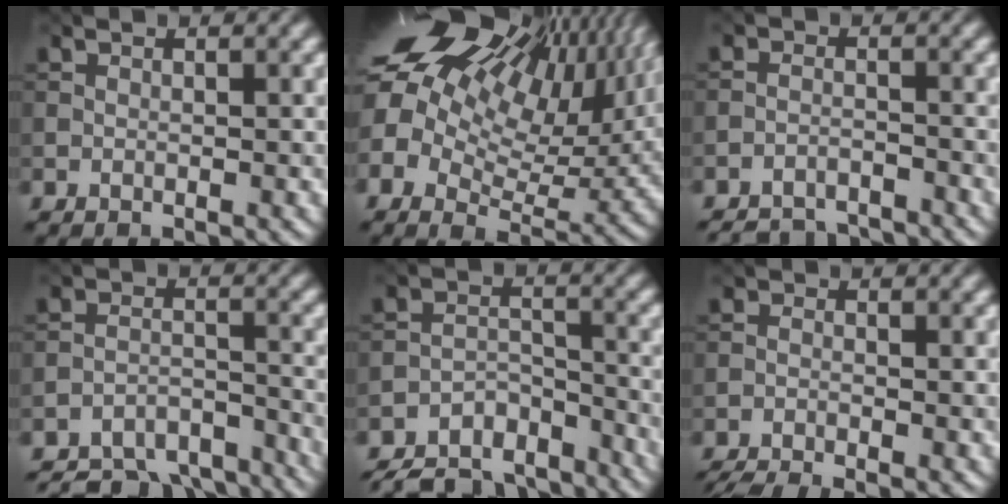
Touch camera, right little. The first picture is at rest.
{"total": 19.8, "force": [8.5, 12.0, 13.3], "torque": [-0.266, 0.037, 0.152]}
{"total": 6.1, "force": [-5.9, 1.5, 0.8], "torque": [-0.006, -0.004, -0.094]}
{"total": 10.3, "force": [-9.6, 3.1, 2.3], "torque": [-0.032, -0.013, -0.136]}
{"total": 9.3, "force": [-8.3, 3.3, 2.5], "torque": [-0.037, -0.007, -0.126]}
{"total": 3.4, "force": [-3.0, 0.4, 1.6], "torque": [-0.038, -0.018, -0.062]}